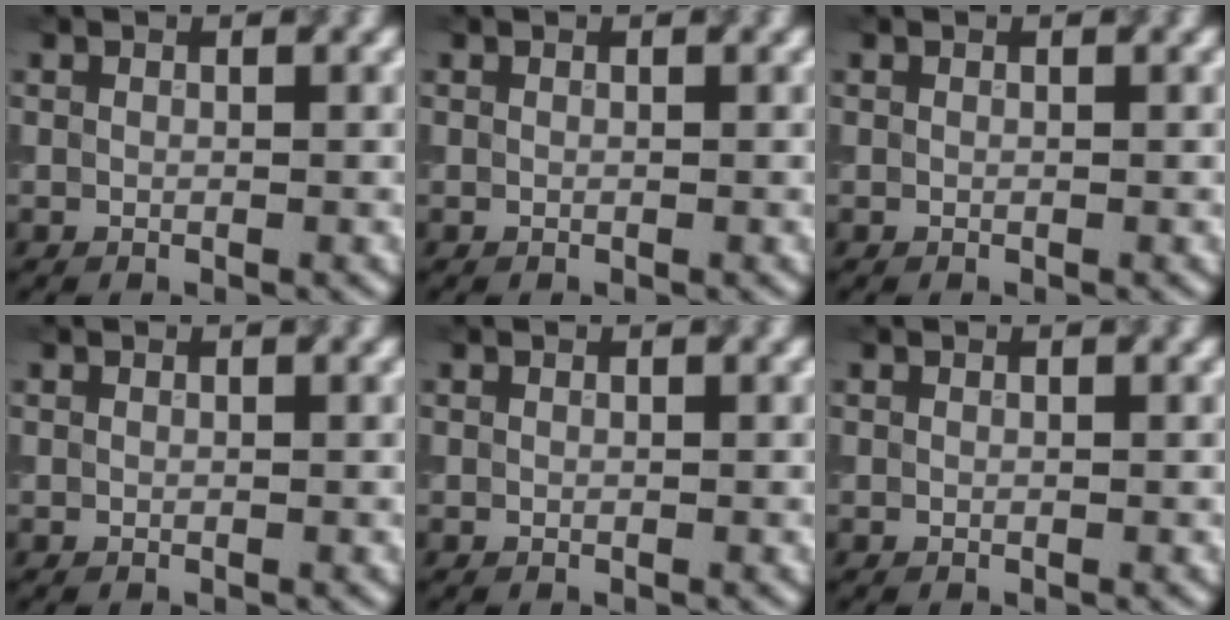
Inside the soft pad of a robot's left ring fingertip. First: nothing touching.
{"total": 0.0}
{"total": 0.0}
{"total": 0.0}
{"total": 0.0}
{"total": 0.0}